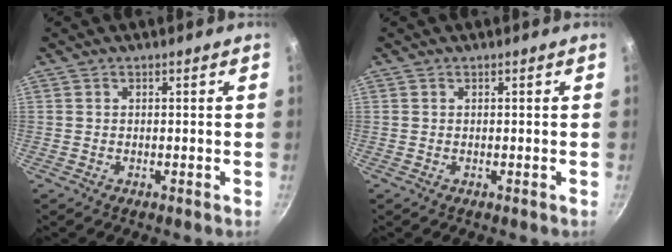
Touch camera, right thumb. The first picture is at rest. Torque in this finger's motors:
{"motor_torque": [0.39, 0.24, -0.32, 0.24, 0.02]}